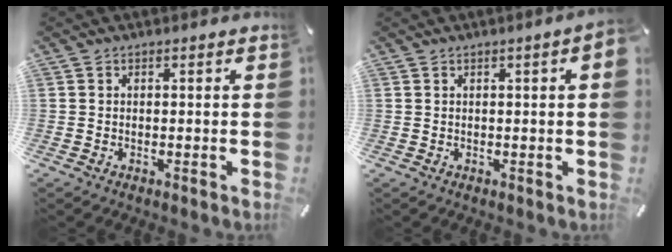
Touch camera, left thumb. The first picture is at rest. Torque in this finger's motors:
{"motor_torque": [2.29, 2.28, 1.62, -0.68, 0.06]}